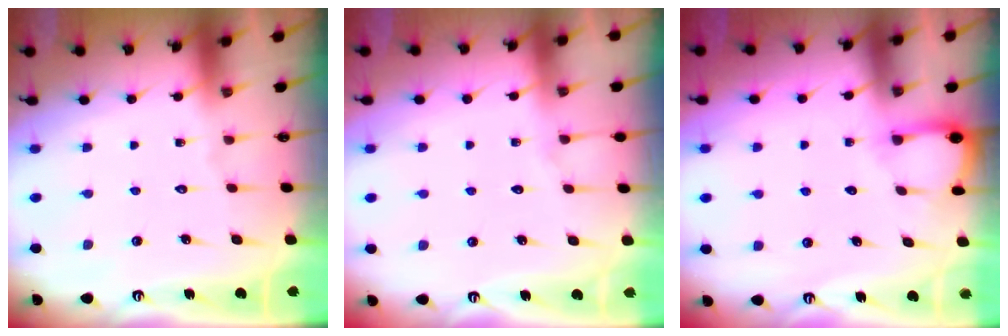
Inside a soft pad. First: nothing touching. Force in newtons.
{"total": 4.3, "press": 4.2, "slide": 0.6}
{"total": 4.3, "press": 4.3, "slide": 0.4}